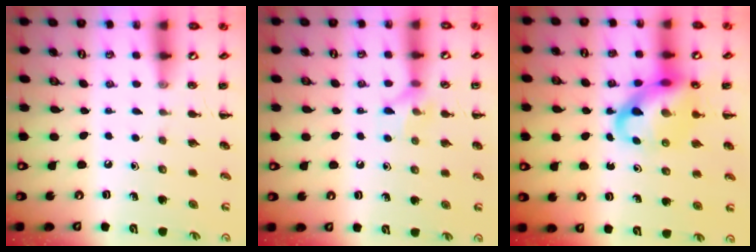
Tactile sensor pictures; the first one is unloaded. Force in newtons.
{"total": 6.6, "press": 6.5, "slide": 0.9}
{"total": 12.5, "press": 11.9, "slide": 3.5}